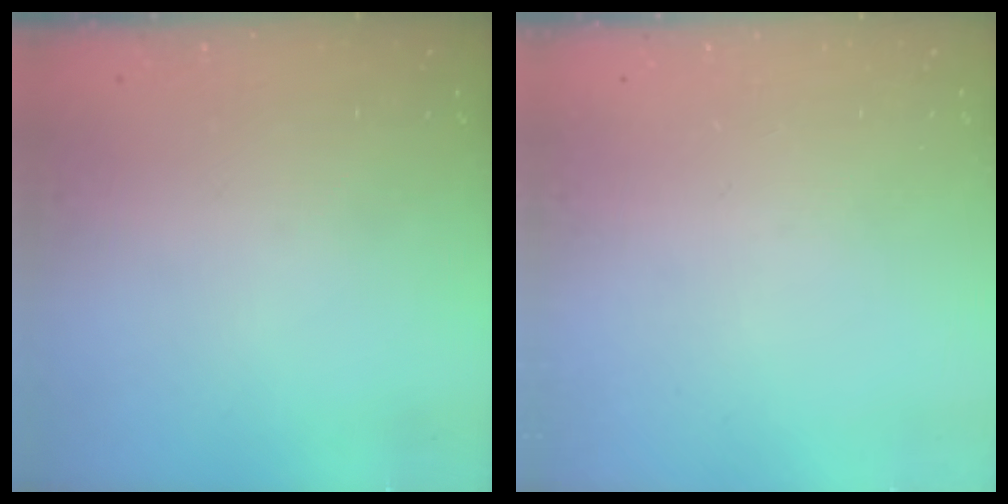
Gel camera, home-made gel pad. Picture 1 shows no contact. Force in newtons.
{"total": 0.0}